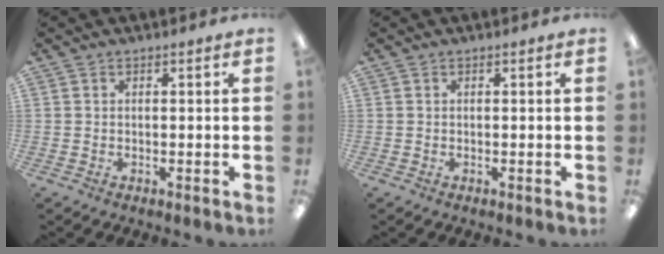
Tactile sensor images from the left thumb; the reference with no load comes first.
{"total": 0.0}